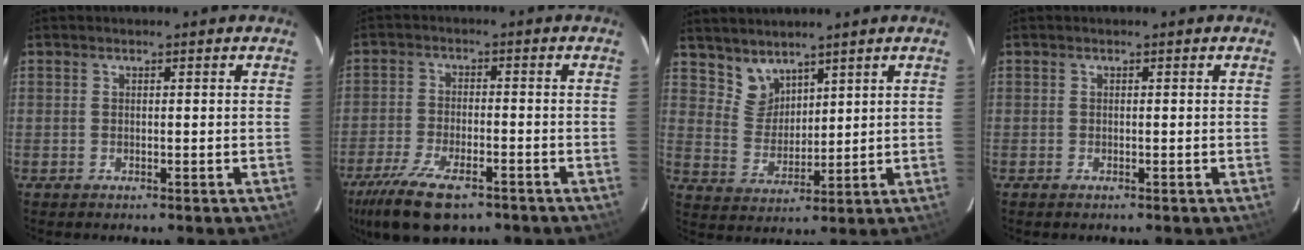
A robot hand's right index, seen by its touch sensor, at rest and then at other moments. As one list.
[{"total": 13.8, "force": [-9.4, 5.3, 8.6], "torque": [-0.199, -0.033, -0.166]}, {"total": 5.6, "force": [4.7, 2.9, 0.9], "torque": [-0.009, 0.002, 0.101]}, {"total": 0.0}]